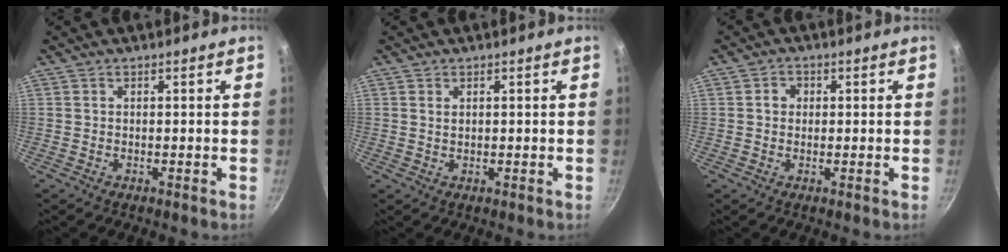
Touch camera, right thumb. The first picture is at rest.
{"total": 1.3, "force": [0.5, 0.8, 0.8], "torque": [-0.014, 0.001, 0.009]}
{"total": 2.3, "force": [0.3, 2.0, 1.0], "torque": [-0.003, 0.005, 0.000]}